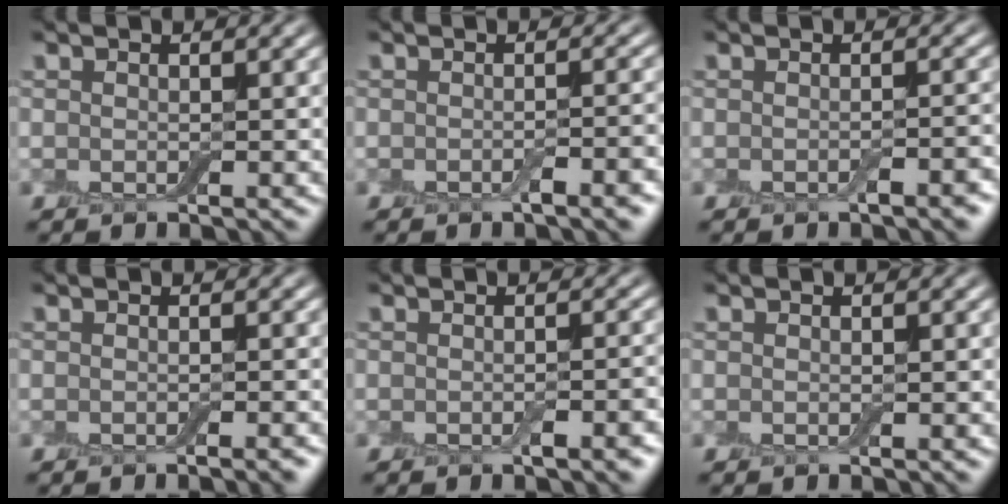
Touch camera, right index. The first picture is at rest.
{"total": 2.5, "force": [-1.1, 0.6, 2.2], "torque": [-0.025, 0.003, -0.020]}
{"total": 1.8, "force": [-0.9, 0.4, 1.5], "torque": [-0.019, -0.001, -0.013]}
{"total": 1.3, "force": [-0.7, 0.2, 1.0], "torque": [-0.008, 0.000, -0.011]}
{"total": 2.1, "force": [-0.9, 0.5, 1.8], "torque": [-0.022, -0.001, -0.013]}
{"total": 0.0}